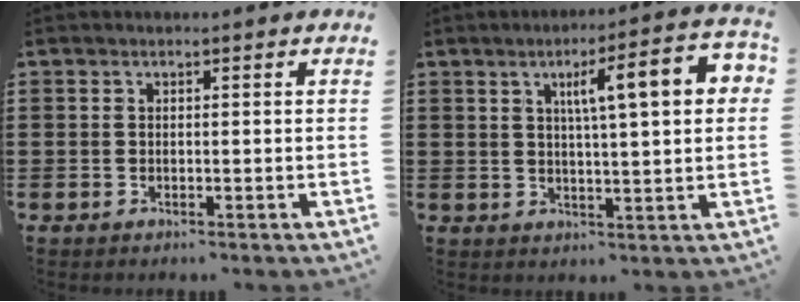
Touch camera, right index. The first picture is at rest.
{"total": 9.0, "force": [2.7, 1.7, 8.5], "torque": [-0.144, -0.001, 0.035]}